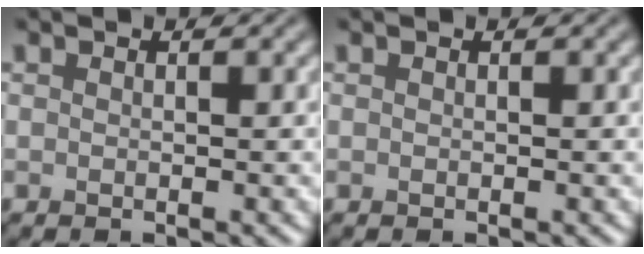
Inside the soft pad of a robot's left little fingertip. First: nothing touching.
{"total": 0.0}